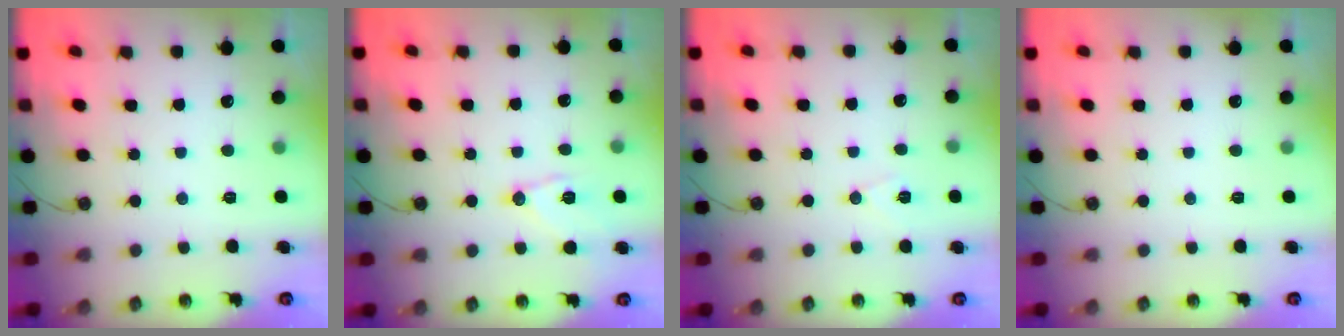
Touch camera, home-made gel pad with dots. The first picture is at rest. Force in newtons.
{"total": 10.0, "press": 10.0, "slide": 0.8}
{"total": 6.7, "press": 5.0, "slide": 4.4}
{"total": 0.0}